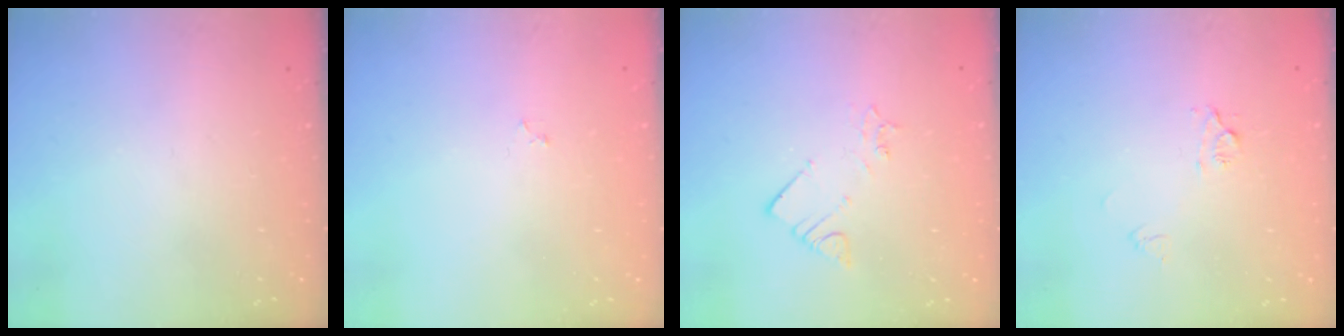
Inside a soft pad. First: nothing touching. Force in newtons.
{"total": 2.2, "press": 2.1, "slide": 0.3}
{"total": 2.8, "press": 2.7, "slide": 0.5}
{"total": 6.0, "press": 5.9, "slide": 0.5}